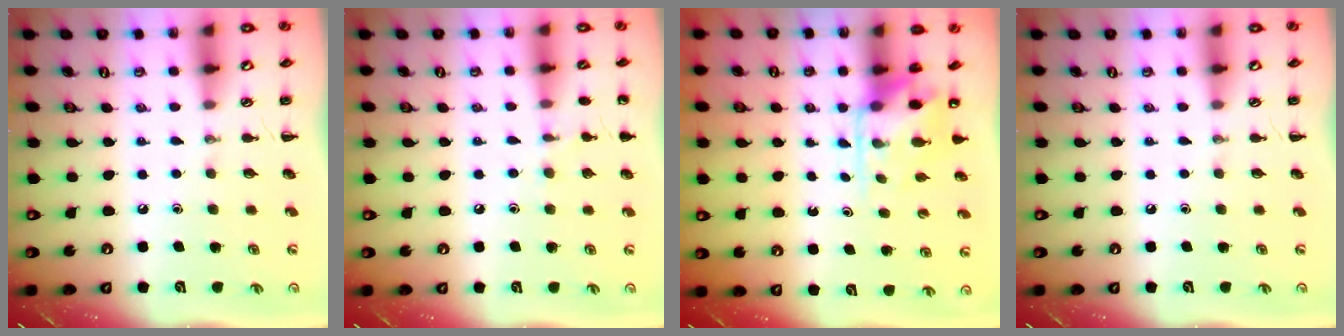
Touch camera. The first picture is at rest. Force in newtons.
{"total": 6.6, "press": 6.3, "slide": 2.0}
{"total": 4.8, "press": 4.8, "slide": 0.6}
{"total": 0.0}